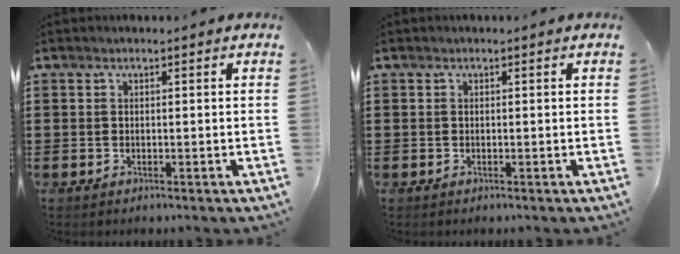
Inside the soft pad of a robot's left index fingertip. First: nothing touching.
{"total": 0.0}